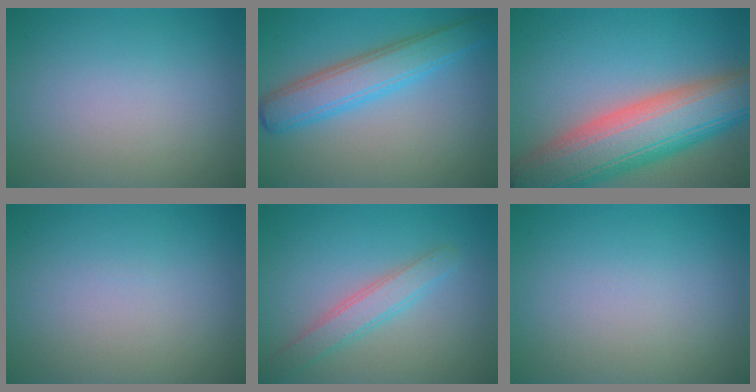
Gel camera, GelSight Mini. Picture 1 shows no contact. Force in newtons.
{"total": 4.9, "press": 4.9, "slide": 0.2}
{"total": 11.7, "press": 11.6, "slide": 0.7}
{"total": 0.0}
{"total": 2.8, "press": 2.8, "slide": 0.1}
{"total": 0.0}